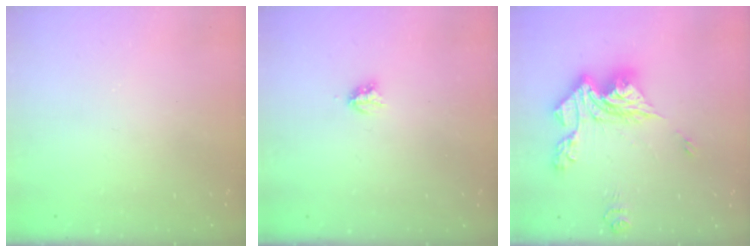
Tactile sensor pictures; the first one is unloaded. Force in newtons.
{"total": 2.9, "press": 2.9, "slide": 0.5}
{"total": 17.0, "press": 16.9, "slide": 1.7}